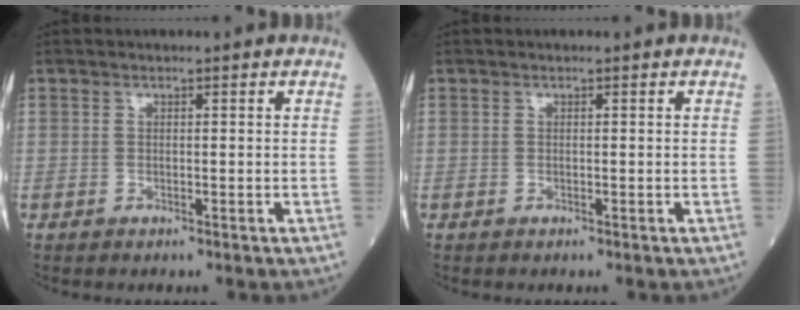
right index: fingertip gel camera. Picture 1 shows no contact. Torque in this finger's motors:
{"motor_torque": [0.03, 0.00, -0.02, -0.01]}